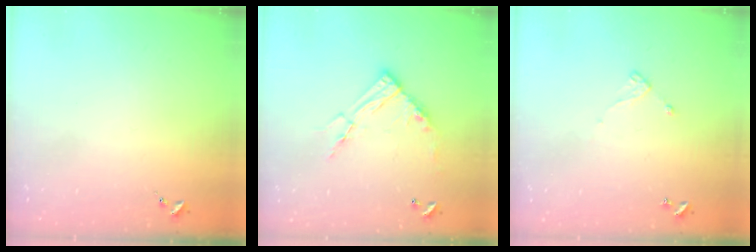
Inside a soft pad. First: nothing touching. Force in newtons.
{"total": 13.1, "press": 13.0, "slide": 1.2}
{"total": 5.8, "press": 5.8, "slide": 0.5}